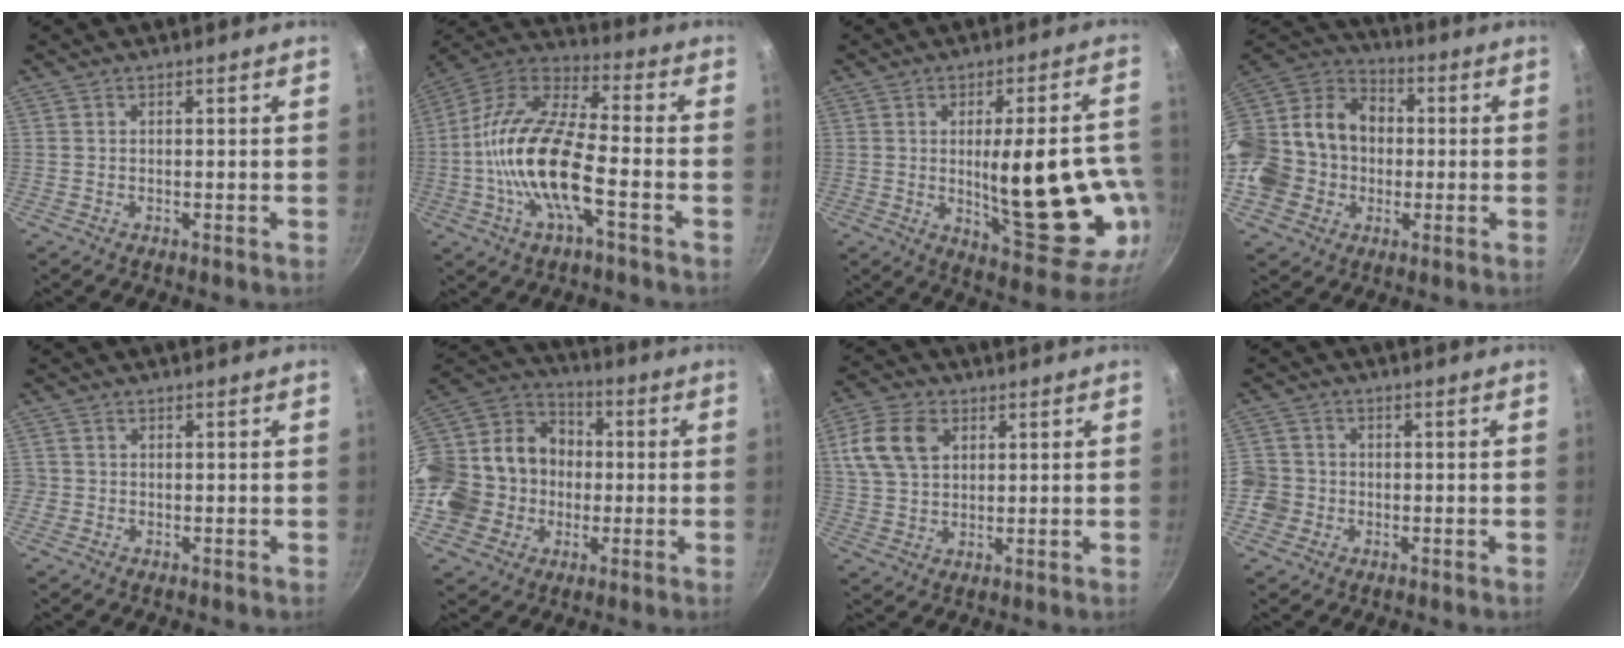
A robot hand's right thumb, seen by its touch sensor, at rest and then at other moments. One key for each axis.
{"total": 18.2, "fx": -4.4, "fy": 6.9, "fz": 16.3, "tx": -0.310, "ty": 0.041, "tz": -0.105}
{"total": 22.0, "fx": -2.4, "fy": 7.5, "fz": 20.6, "tx": -0.251, "ty": -0.010, "tz": -0.015}
{"total": 23.6, "fx": -2.6, "fy": 20.4, "fz": 11.7, "tx": -0.238, "ty": 0.057, "tz": -0.047}
{"total": 1.3, "fx": -0.5, "fy": 1.2, "fz": 0.2, "tx": 0.000, "ty": 0.003, "tz": -0.009}
{"total": 24.0, "fx": -3.0, "fy": 21.2, "fz": 10.9, "tx": -0.214, "ty": 0.053, "tz": -0.044}
{"total": 10.3, "fx": 3.5, "fy": 7.1, "fz": 6.6, "tx": -0.117, "ty": 0.001, "tz": 0.063}
{"total": 6.0, "fx": -1.8, "fy": 5.4, "fz": 1.7, "tx": -0.013, "ty": 0.021, "tz": -0.040}